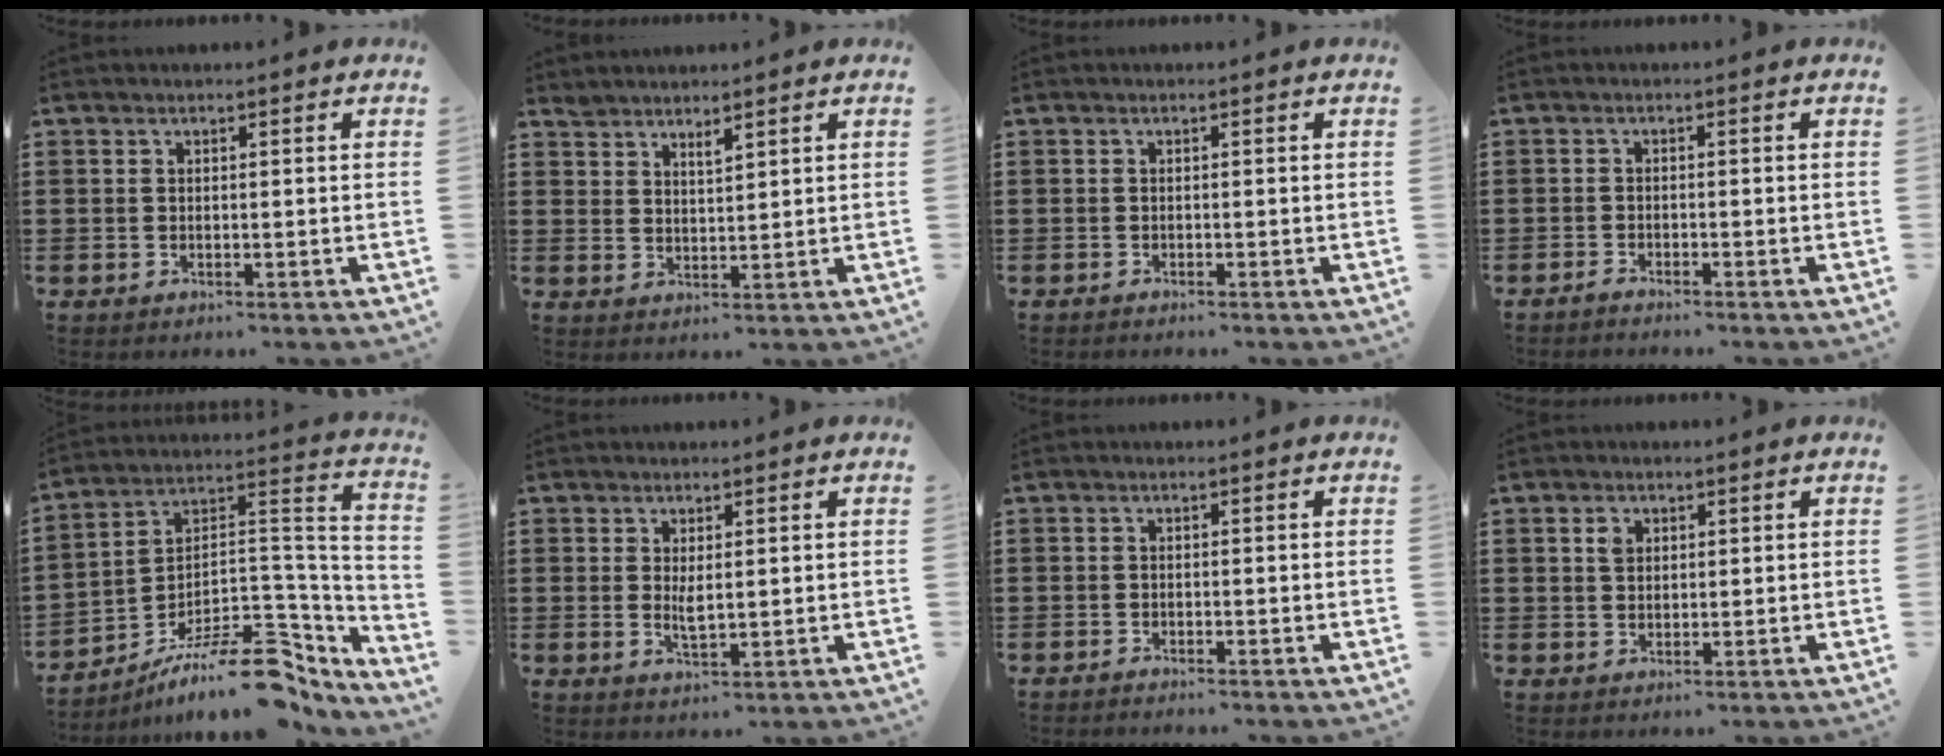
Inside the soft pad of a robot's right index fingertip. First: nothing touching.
{"total": 1.9, "force": [1.9, 0.3, 0.2], "torque": [-0.008, 0.001, 0.035]}
{"total": 0.5, "force": [-0.5, 0.0, 0.0], "torque": [-0.001, -0.001, -0.011]}
{"total": 1.2, "force": [-1.2, 0.0, 0.0], "torque": [-0.004, 0.003, -0.025]}
{"total": 13.1, "force": [-9.2, 4.5, 8.1], "torque": [-0.113, 0.033, -0.160]}
{"total": 2.7, "force": [0.4, 0.7, 2.6], "torque": [-0.051, -0.004, 0.009]}
{"total": 0.9, "force": [-0.9, 0.1, -0.1], "torque": [-0.001, 0.002, -0.019]}
{"total": 1.9, "force": [0.7, 1.4, 1.0], "torque": [-0.025, 0.007, 0.014]}